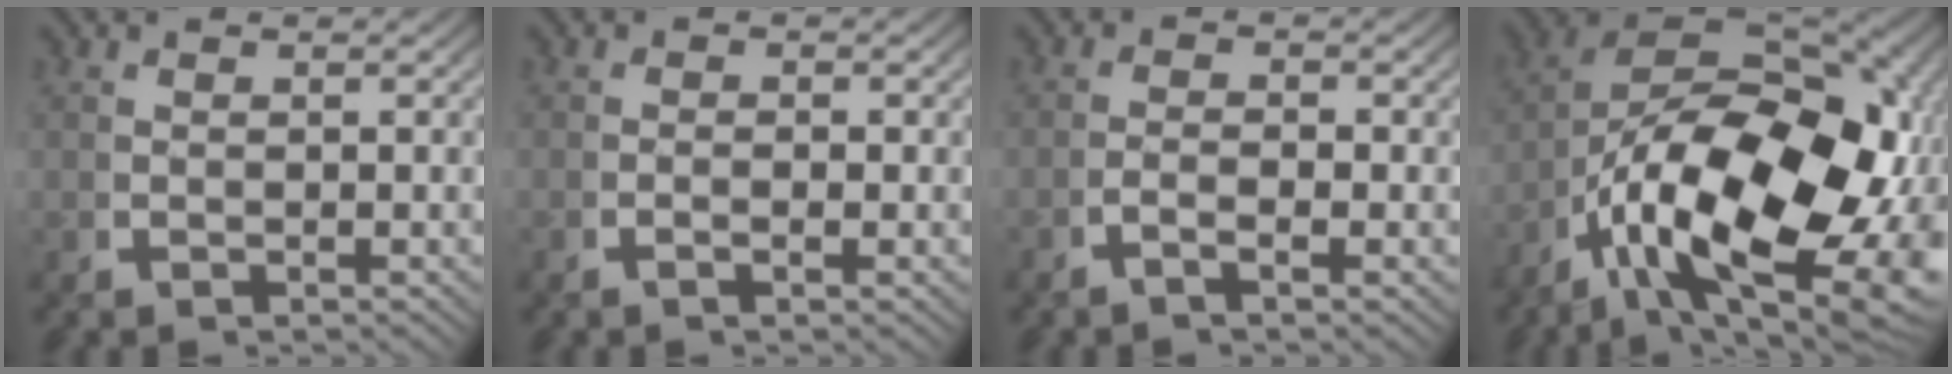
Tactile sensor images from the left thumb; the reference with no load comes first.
{"total": 0.8, "force": [-0.3, 0.2, 0.7], "torque": [-0.017, 0.001, -0.011]}
{"total": 1.6, "force": [-0.7, 0.1, 1.4], "torque": [-0.032, -0.004, -0.019]}
{"total": 23.1, "force": [-2.1, 14.6, 17.8], "torque": [-0.343, -0.066, -0.008]}